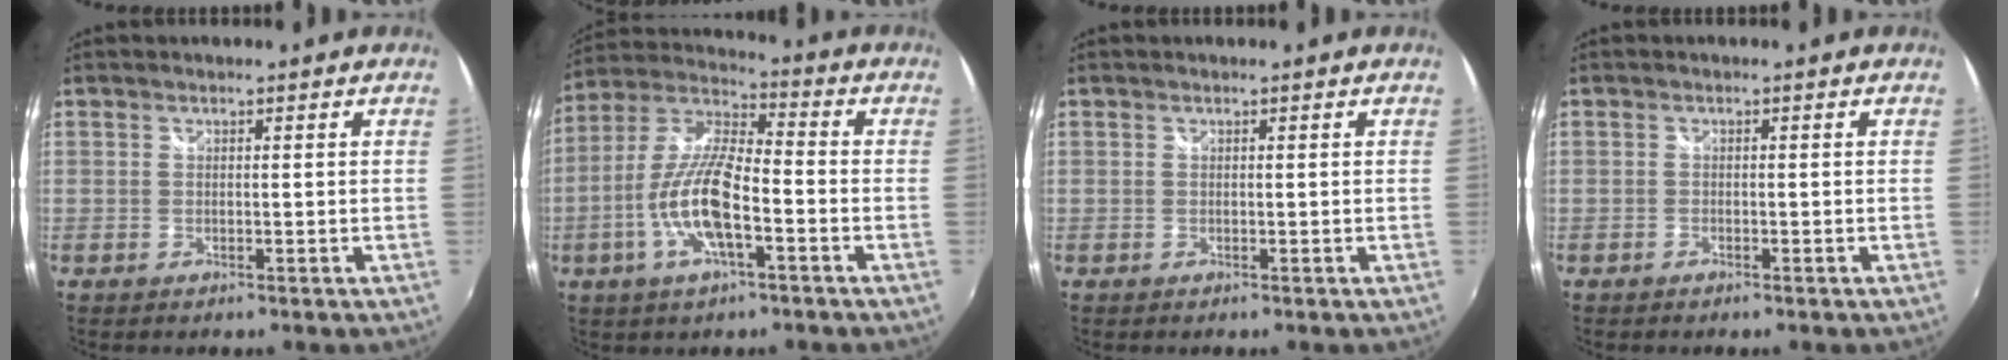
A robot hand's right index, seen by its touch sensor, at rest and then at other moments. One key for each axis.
{"total": 13.4, "fx": -4.7, "fy": 3.9, "fz": 11.9, "tx": -0.248, "ty": -0.002, "tz": -0.090}
{"total": 0.0}
{"total": 0.8, "fx": -0.7, "fy": 0.4, "fz": 0.2, "tx": -0.007, "ty": -0.002, "tz": -0.014}